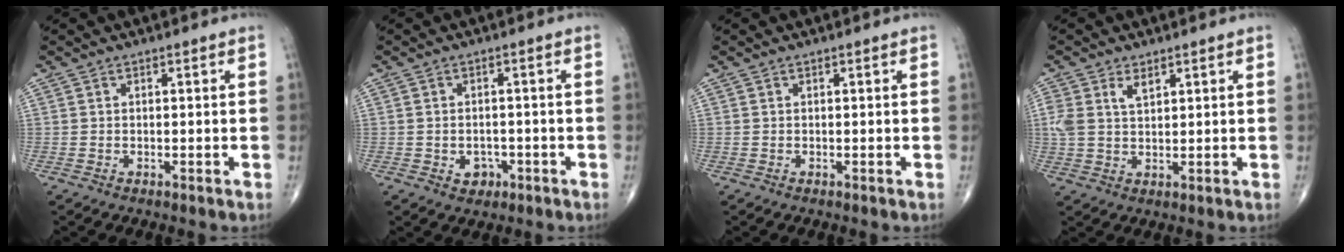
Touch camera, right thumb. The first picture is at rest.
{"total": 3.1, "force": [-1.2, 2.4, 1.4], "torque": [-0.003, 0.007, -0.012]}
{"total": 0.0}
{"total": 5.1, "force": [2.2, 2.9, 3.5], "torque": [-0.072, 0.000, 0.048]}